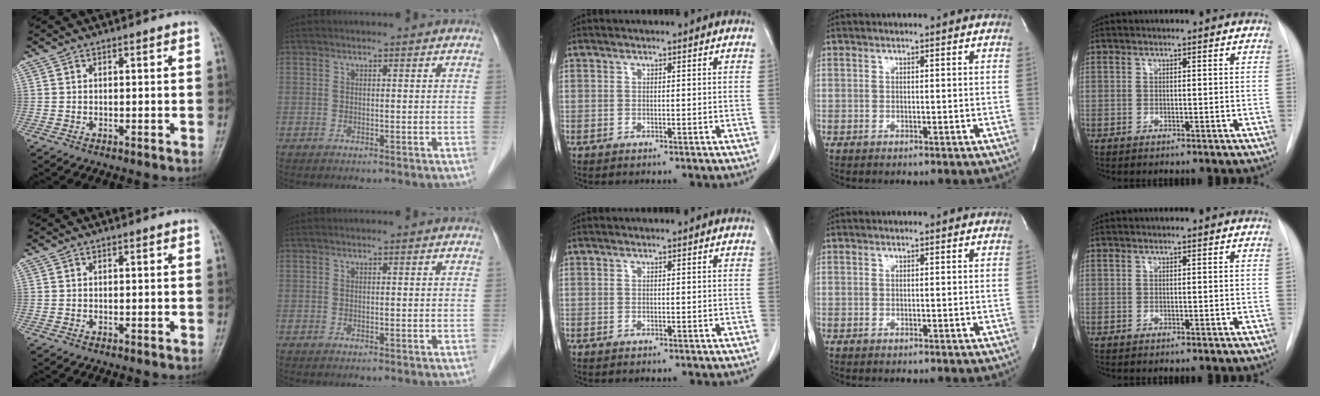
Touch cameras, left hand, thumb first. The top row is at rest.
{}